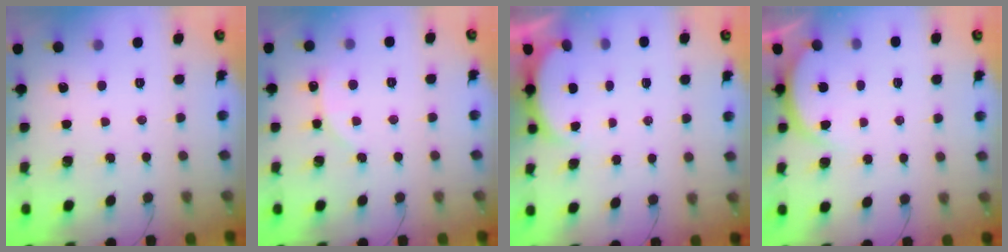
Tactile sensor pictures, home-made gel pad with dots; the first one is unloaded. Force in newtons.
{"total": 2.5, "press": 2.5, "slide": 0.3}
{"total": 2.6, "press": 2.6, "slide": 0.6}
{"total": 3.3, "press": 3.3, "slide": 0.4}